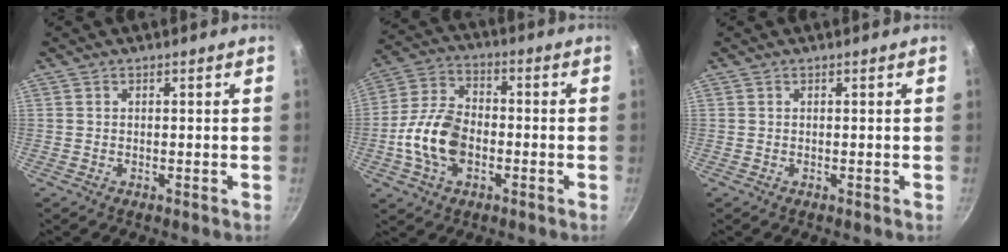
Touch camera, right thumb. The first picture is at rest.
{"total": 12.6, "force": [-2.9, 8.1, 9.2], "torque": [-0.165, 0.030, -0.064]}
{"total": 0.0}